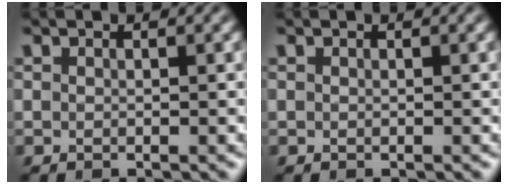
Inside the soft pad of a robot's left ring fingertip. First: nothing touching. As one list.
[{"total": 0.0}]